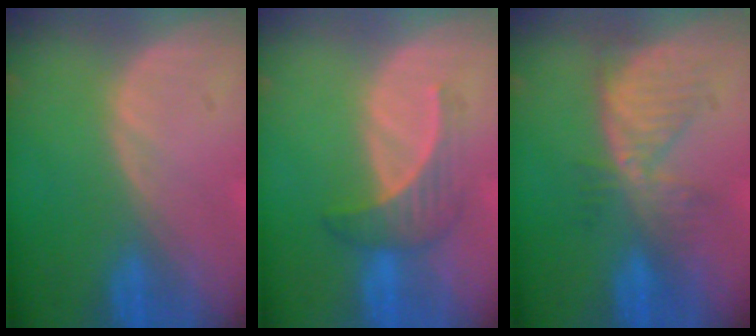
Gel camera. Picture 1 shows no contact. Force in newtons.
{"total": 4.1, "press": 4.0, "slide": 0.8}
{"total": 6.0, "press": 5.9, "slide": 1.1}